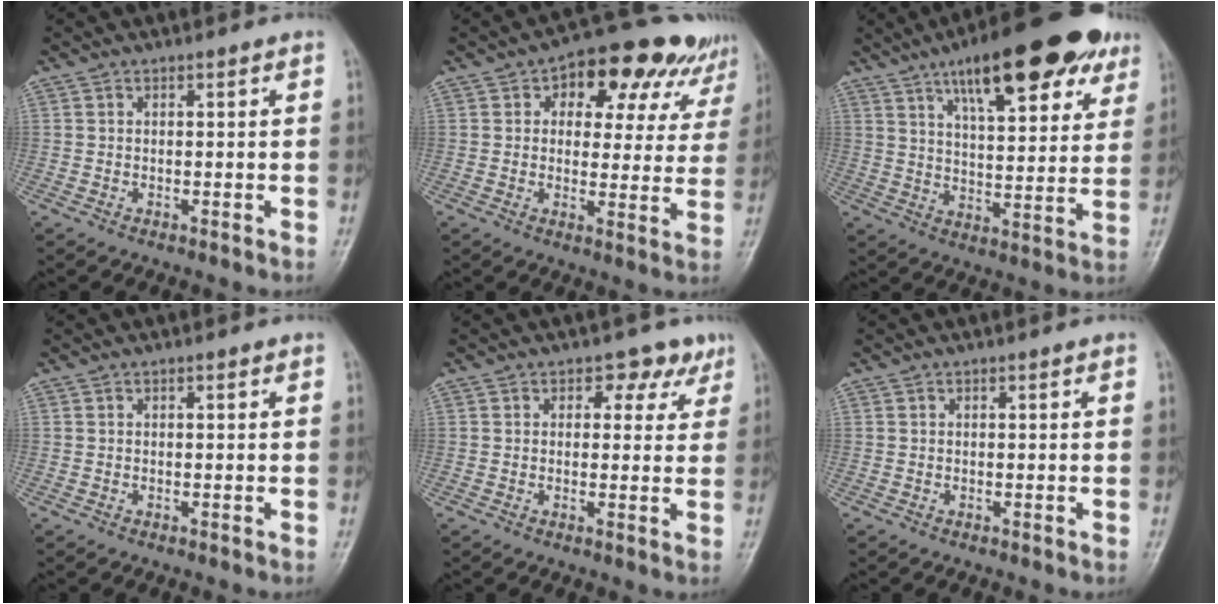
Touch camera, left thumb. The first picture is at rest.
{"total": 16.0, "force": [8.3, 9.3, 10.0], "torque": [-0.075, 0.000, 0.101]}
{"total": 21.5, "force": [12.2, 7.5, 16.0], "torque": [-0.200, -0.029, 0.180]}
{"total": 0.0}
{"total": 4.5, "force": [2.6, 3.3, 1.6], "torque": [0.016, -0.006, 0.025]}
{"total": 0.0}